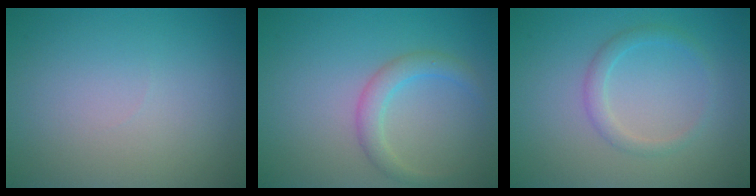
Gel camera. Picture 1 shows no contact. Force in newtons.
{"total": 2.3, "press": 2.3, "slide": 0.0}
{"total": 1.7, "press": 1.7, "slide": 0.1}